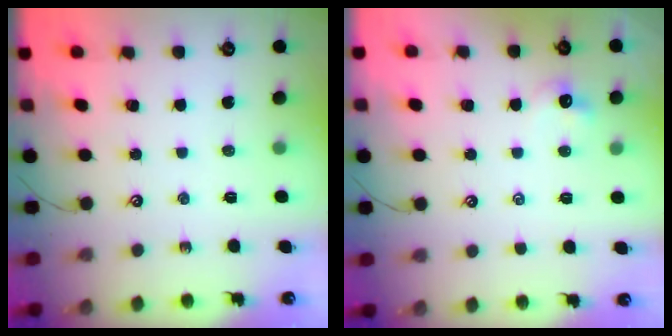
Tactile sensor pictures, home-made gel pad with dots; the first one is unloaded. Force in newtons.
{"total": 0.0}